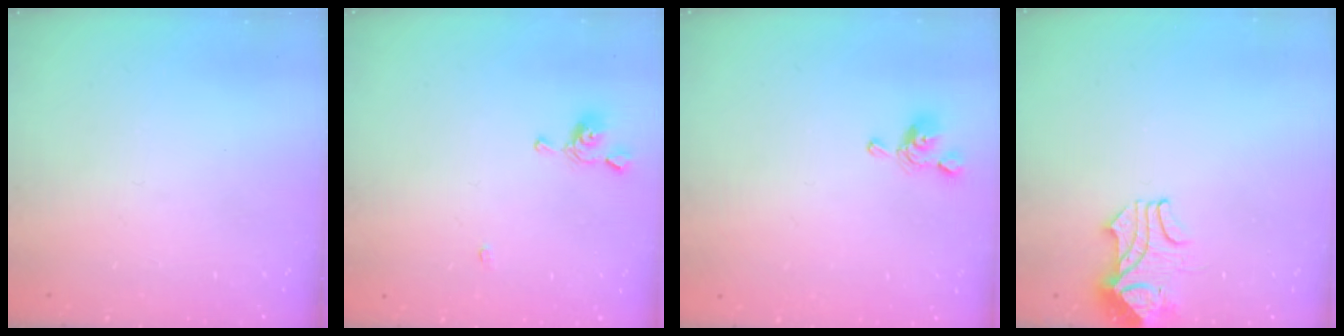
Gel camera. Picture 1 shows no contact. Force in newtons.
{"total": 2.2, "press": 2.2, "slide": 0.3}
{"total": 2.7, "press": 2.7, "slide": 0.4}
{"total": 2.2, "press": 2.0, "slide": 0.8}